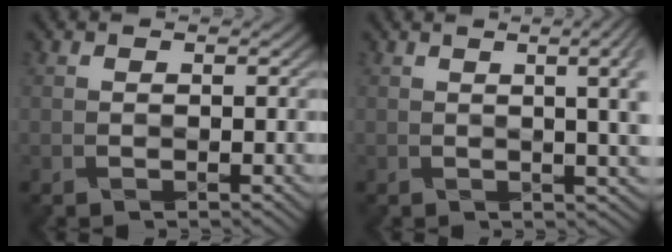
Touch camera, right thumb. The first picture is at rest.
{"total": 9.3, "force": [1.8, 3.0, 8.6], "torque": [-0.071, 0.035, 0.013]}